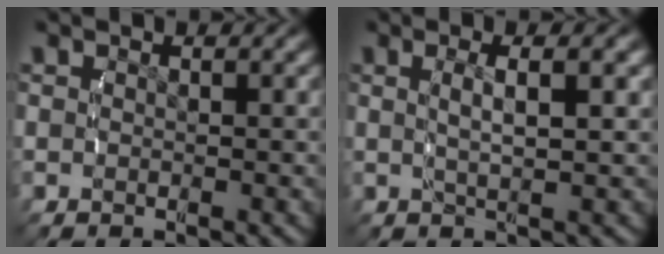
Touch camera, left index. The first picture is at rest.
{"total": 3.2, "force": [0.8, 0.3, 3.1], "torque": [-0.052, 0.000, 0.020]}